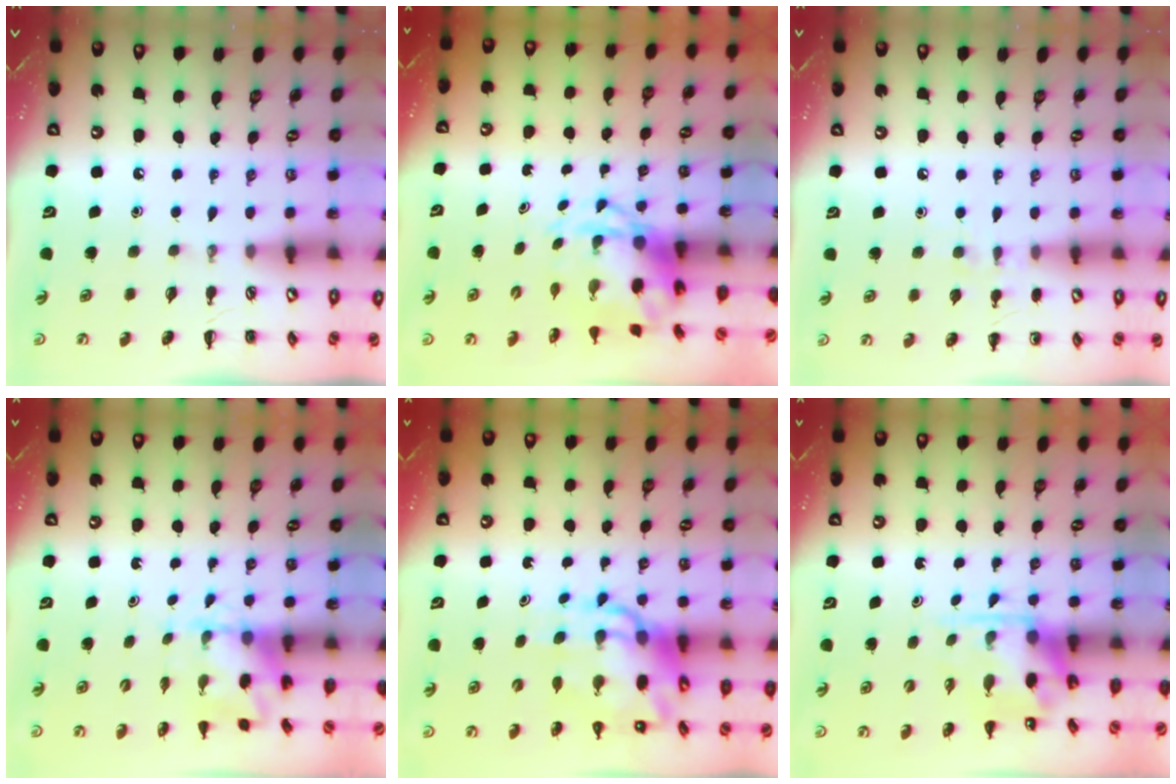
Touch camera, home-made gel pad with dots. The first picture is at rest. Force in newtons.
{"total": 4.3, "press": 4.1, "slide": 1.1}
{"total": 7.1, "press": 6.8, "slide": 2.1}
{"total": 2.7, "press": 2.5, "slide": 0.9}
{"total": 11.5, "press": 11.1, "slide": 3.1}
{"total": 3.5, "press": 3.4, "slide": 0.6}